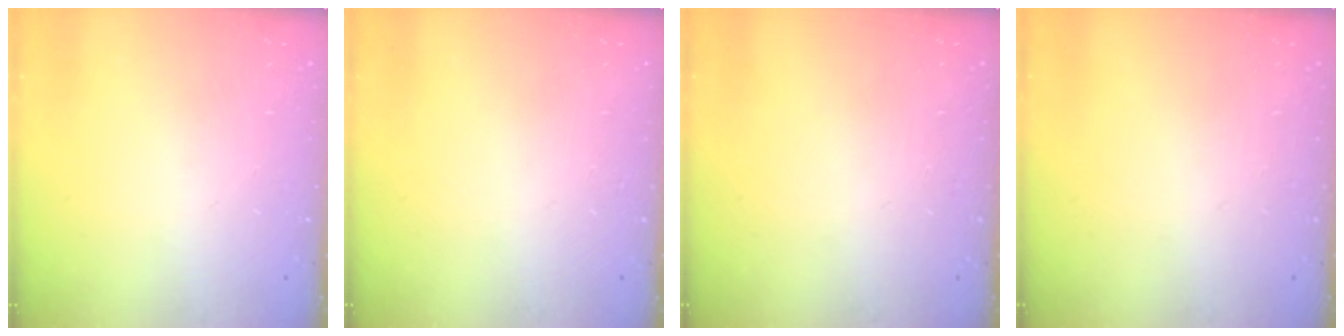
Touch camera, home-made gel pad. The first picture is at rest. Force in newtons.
{"total": 0.0}
{"total": 0.0}
{"total": 0.0}